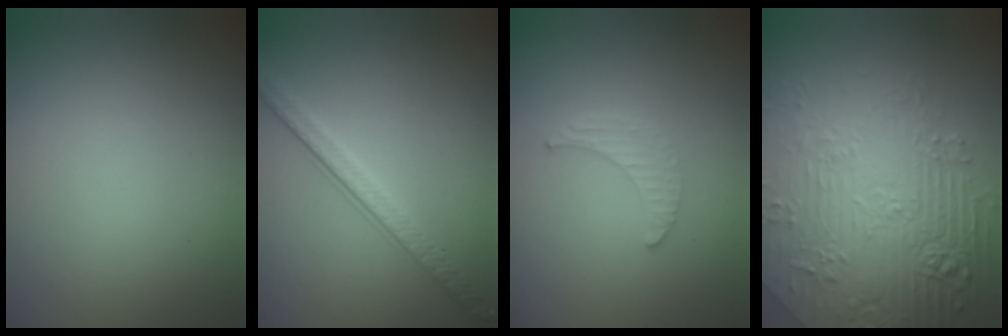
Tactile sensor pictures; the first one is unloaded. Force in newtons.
{"total": 3.8, "press": 2.8, "slide": 2.5}
{"total": 1.6, "press": 1.5, "slide": 0.4}
{"total": 8.5, "press": 6.1, "slide": 5.9}